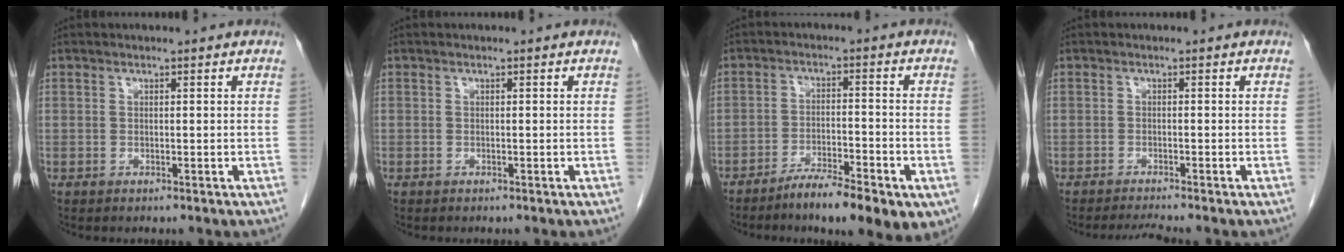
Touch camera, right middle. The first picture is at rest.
{"total": 0.0}
{"total": 10.2, "force": [-6.4, 1.9, 7.7], "torque": [-0.110, -0.006, -0.095]}
{"total": 2.7, "force": [-2.4, -1.0, 0.6], "torque": [-0.020, -0.015, -0.043]}